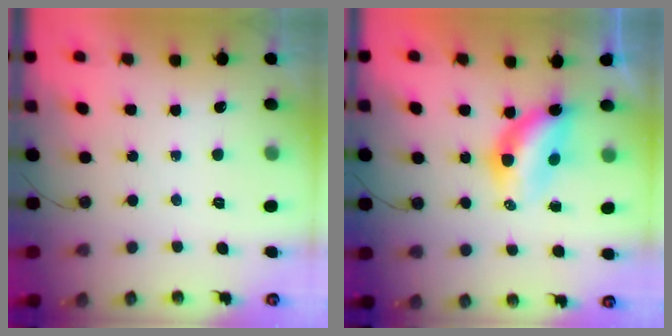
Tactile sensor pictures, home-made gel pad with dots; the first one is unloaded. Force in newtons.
{"total": 6.7, "press": 6.7, "slide": 0.7}